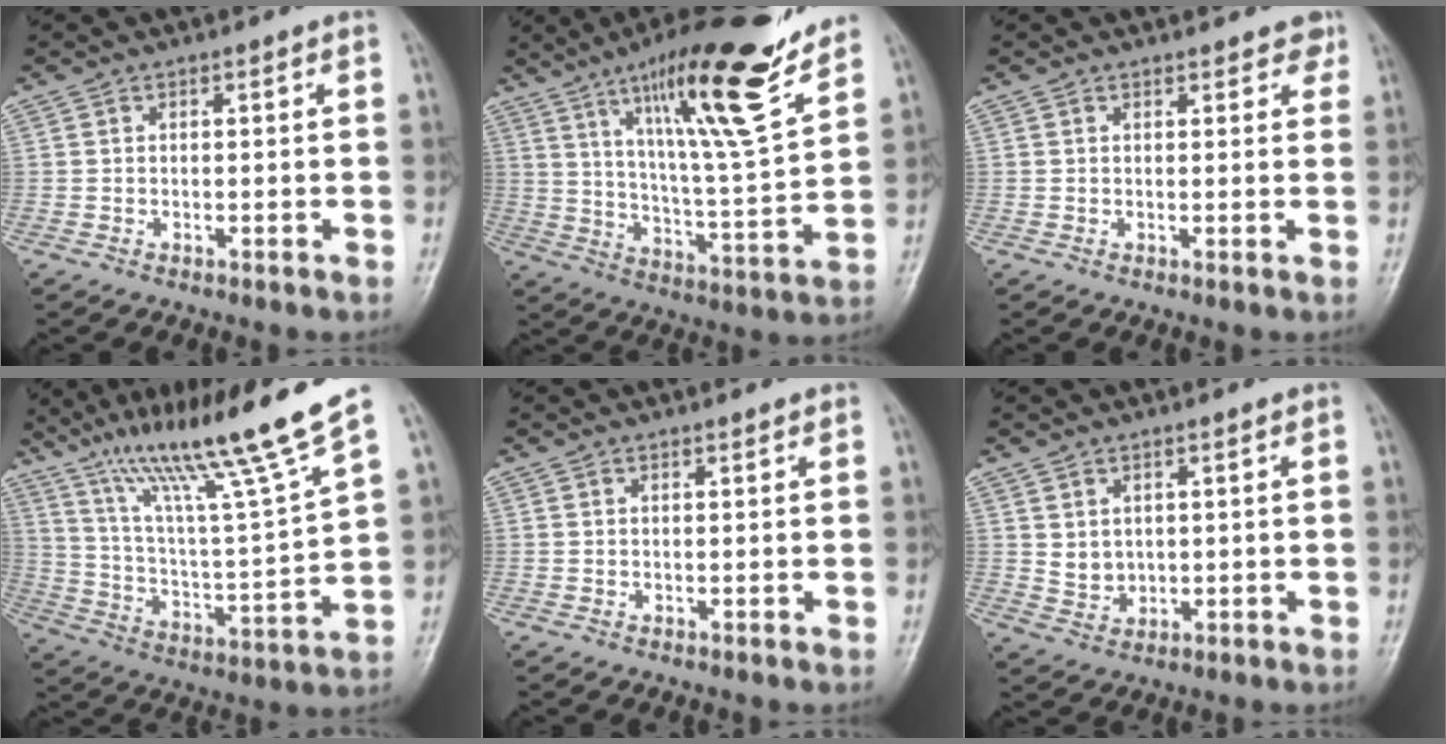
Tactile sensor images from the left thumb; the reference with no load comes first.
{"total": 20.2, "force": [13.5, 2.4, 14.8], "torque": [-0.217, -0.072, 0.219]}
{"total": 2.6, "force": [2.1, 1.3, 0.7], "torque": [0.017, -0.007, 0.015]}
{"total": 20.9, "force": [15.0, -0.3, 14.6], "torque": [-0.225, -0.067, 0.261]}
{"total": 0.6, "force": [0.6, 0.1, 0.1], "torque": [-0.004, -0.003, 0.008]}
{"total": 3.3, "force": [1.4, 2.6, 1.5], "torque": [-0.017, -0.015, 0.036]}